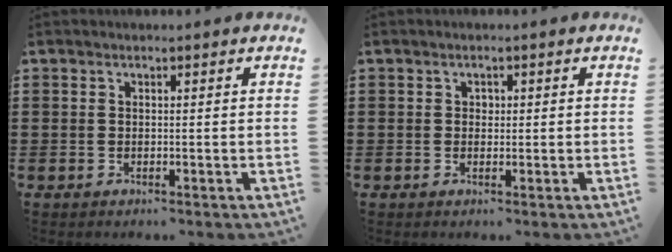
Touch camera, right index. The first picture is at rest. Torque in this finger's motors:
{"motor_torque": [0.42, -0.08, 0.00, 0.00]}